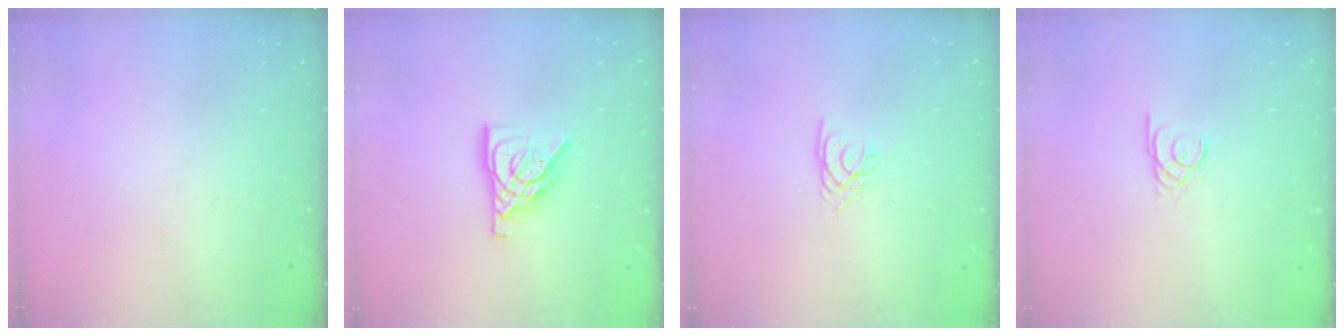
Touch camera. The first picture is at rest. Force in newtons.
{"total": 11.5, "press": 11.4, "slide": 1.4}
{"total": 2.0, "press": 2.0, "slide": 0.2}
{"total": 2.1, "press": 2.1, "slide": 0.2}